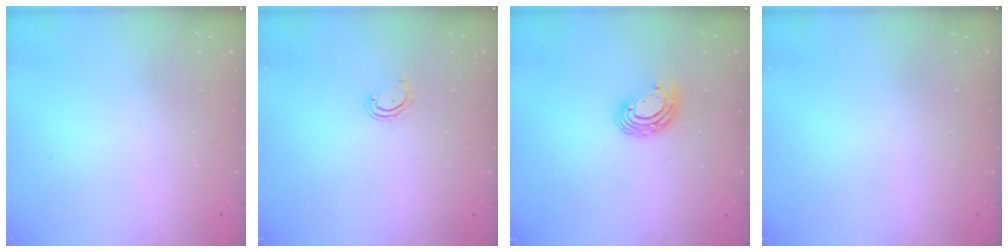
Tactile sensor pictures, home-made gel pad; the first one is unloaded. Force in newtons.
{"total": 2.9, "press": 2.9, "slide": 0.3}
{"total": 9.2, "press": 9.1, "slide": 1.6}
{"total": 0.0}